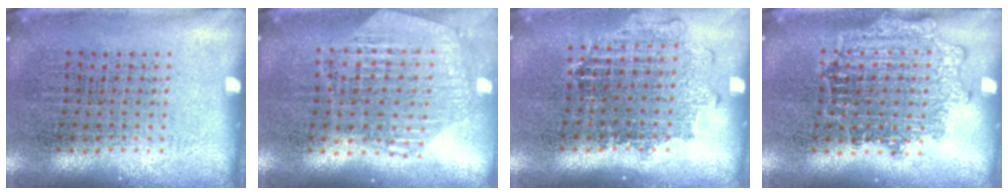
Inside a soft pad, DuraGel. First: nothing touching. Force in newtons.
{"total": 1.1, "press": 1.1, "slide": 0.2}
{"total": 1.1, "press": 1.0, "slide": 0.5}
{"total": 1.4, "press": 1.4, "slide": 0.2}